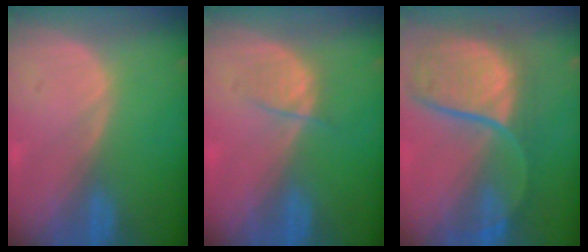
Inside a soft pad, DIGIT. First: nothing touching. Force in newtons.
{"total": 2.1, "press": 2.1, "slide": 0.3}
{"total": 11.4, "press": 10.0, "slide": 5.4}